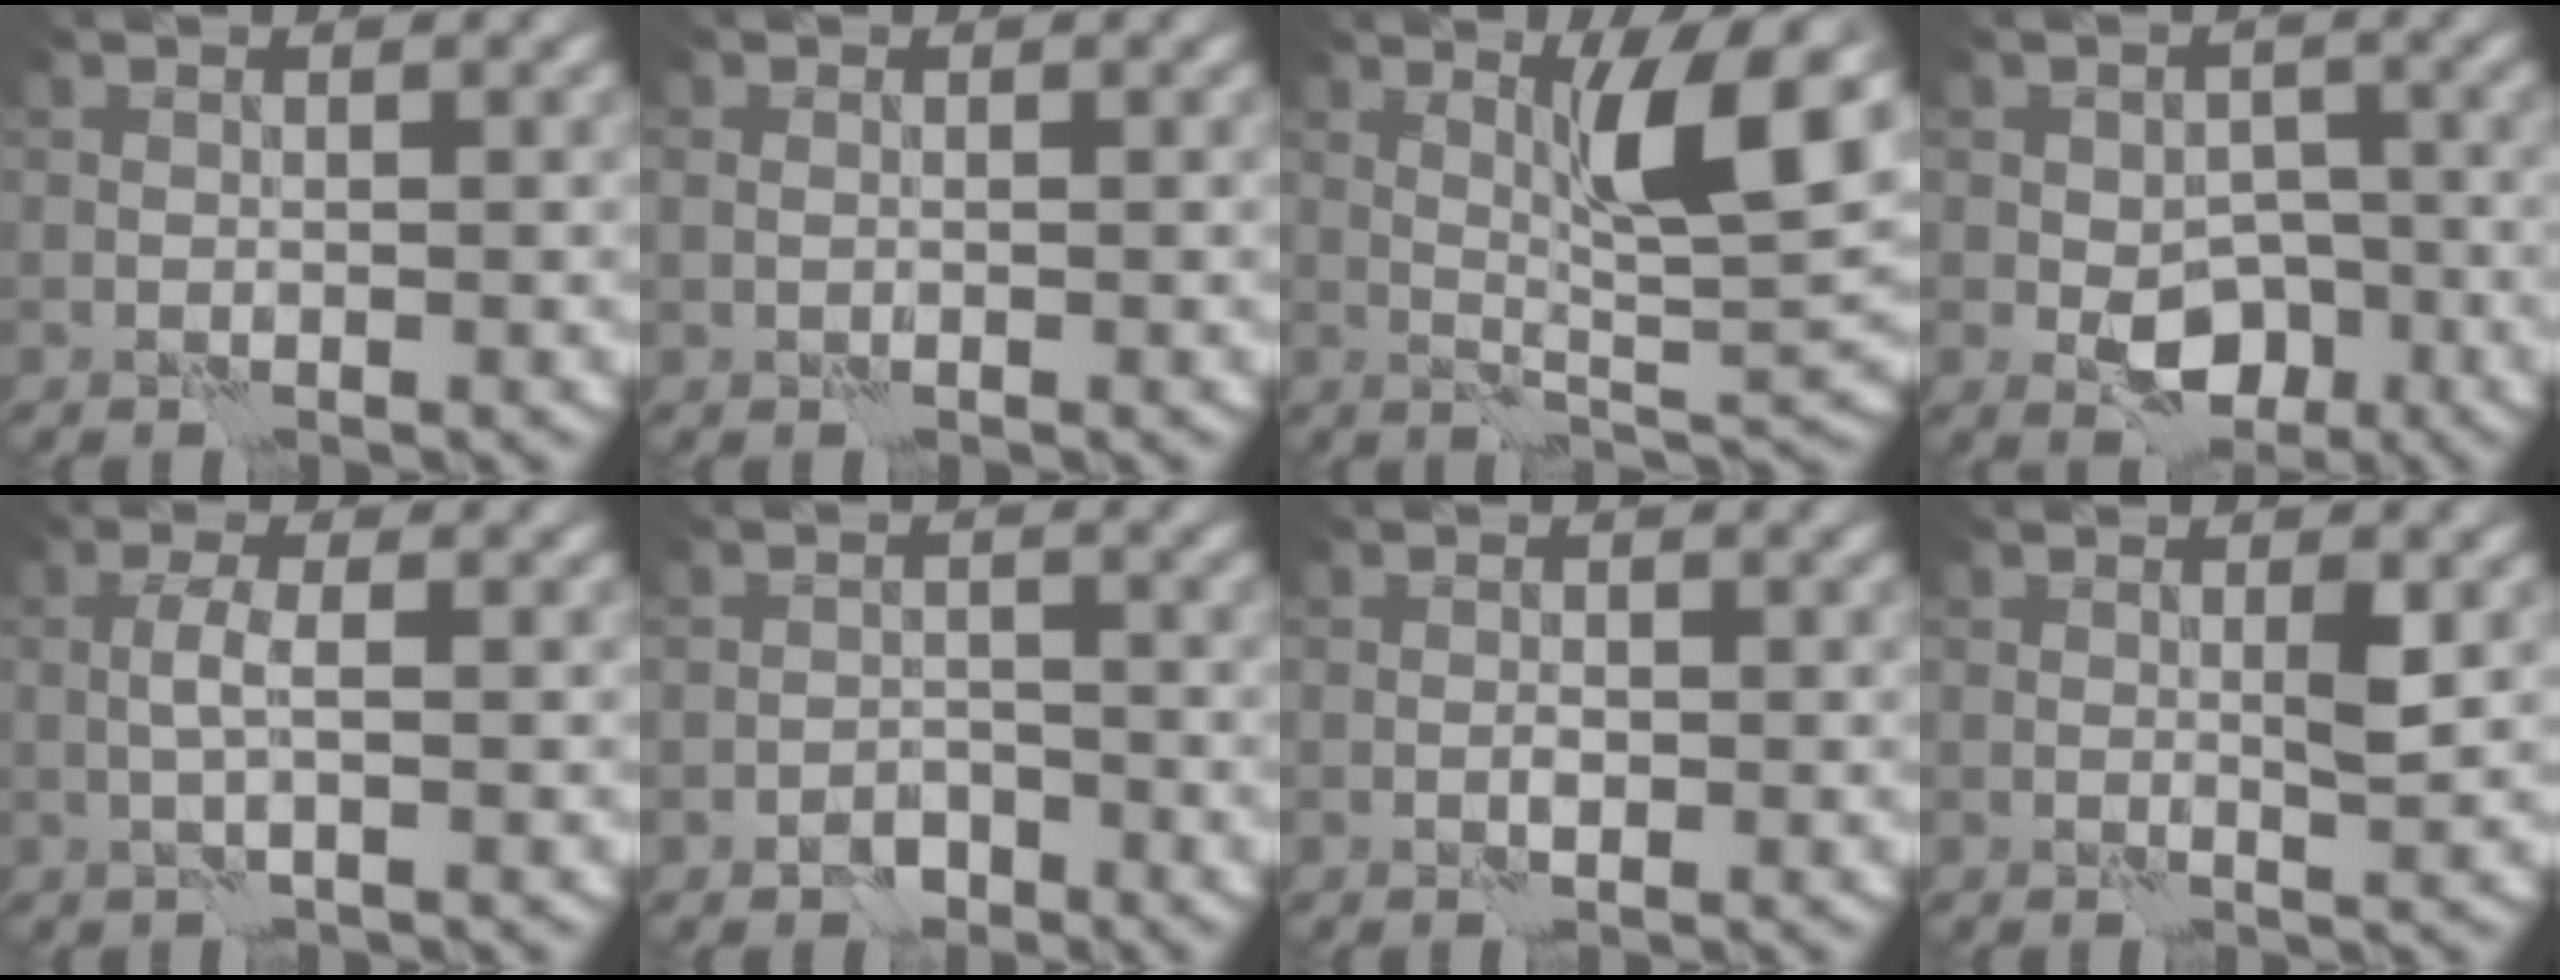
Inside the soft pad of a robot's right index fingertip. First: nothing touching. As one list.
[{"total": 0.8, "force": [0.0, 0.6, 0.4], "torque": [-0.008, 0.000, 0.001]}, {"total": 7.1, "force": [2.4, 0.9, 6.6], "torque": [-0.112, -0.006, 0.043]}, {"total": 4.9, "force": [-1.8, 3.2, 3.2], "torque": [-0.040, -0.005, -0.031]}, {"total": 1.8, "force": [-0.2, 0.0, 1.8], "torque": [-0.039, 0.007, -0.008]}, {"total": 2.0, "force": [-1.6, 1.0, 0.6], "torque": [-0.004, 0.008, -0.031]}, {"total": 0.8, "force": [-0.3, 0.2, 0.7], "torque": [-0.014, 0.003, -0.008]}, {"total": 1.5, "force": [0.2, 0.1, 1.4], "torque": [-0.025, -0.002, 0.002]}]